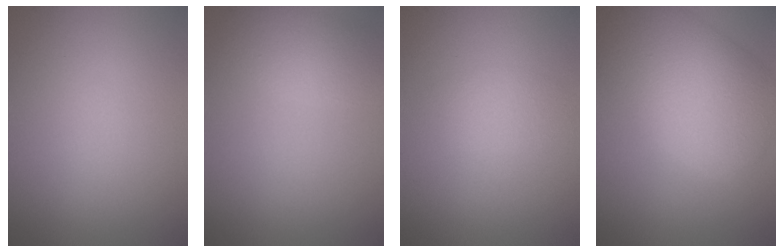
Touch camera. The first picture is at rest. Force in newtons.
{"total": 2.4, "press": 2.4, "slide": 0.1}
{"total": 1.5, "press": 1.5, "slide": 0.0}
{"total": 9.2, "press": 9.2, "slide": 0.2}